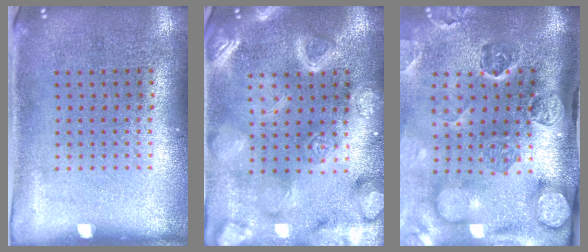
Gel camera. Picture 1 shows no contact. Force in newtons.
{"total": 5.6, "press": 5.5, "slide": 0.6}
{"total": 4.8, "press": 3.5, "slide": 3.3}